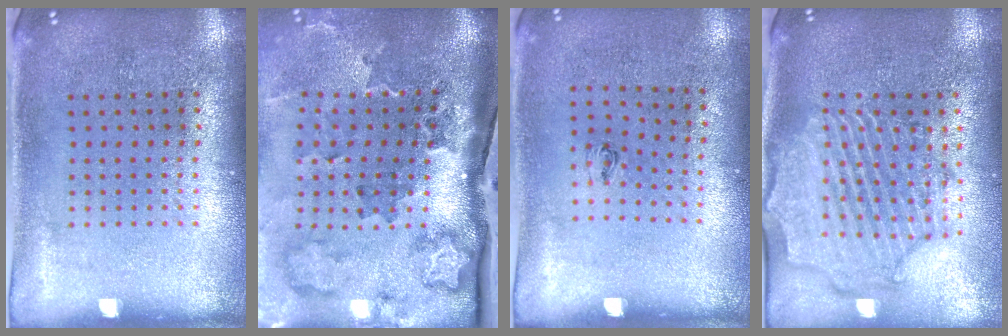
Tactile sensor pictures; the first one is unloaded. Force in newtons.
{"total": 3.7, "press": 2.4, "slide": 2.8}
{"total": 0.5, "press": 0.2, "slide": 0.5}
{"total": 2.5, "press": 2.2, "slide": 1.1}